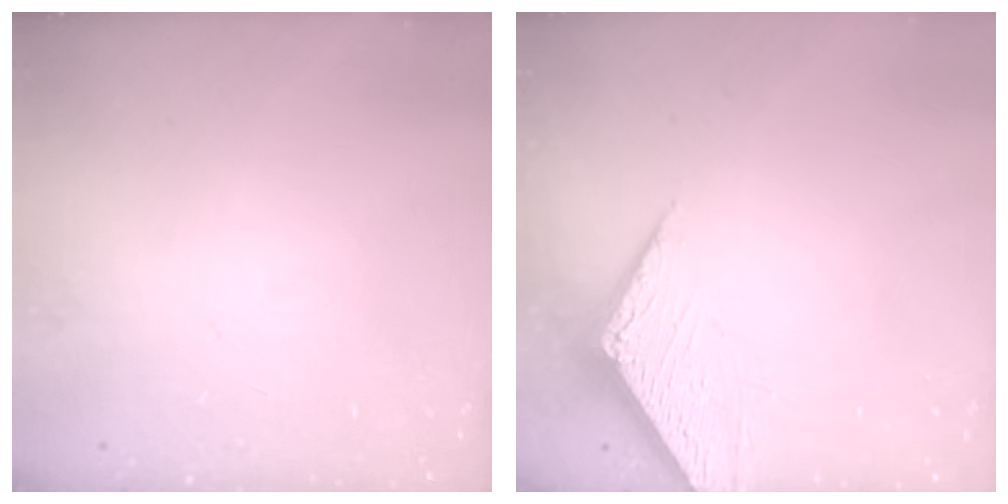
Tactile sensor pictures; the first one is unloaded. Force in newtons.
{"total": 4.7, "press": 4.7, "slide": 0.3}